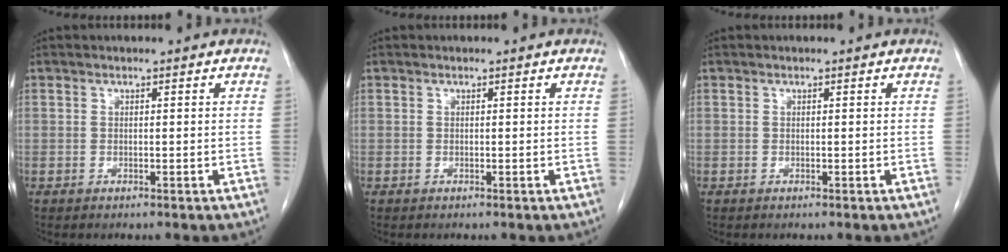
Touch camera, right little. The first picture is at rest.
{"total": 0.0}
{"total": 0.0}